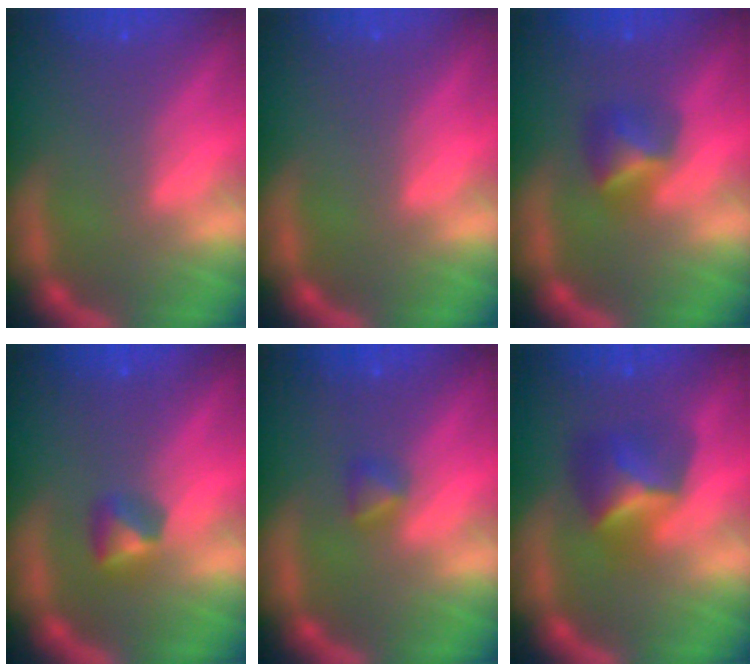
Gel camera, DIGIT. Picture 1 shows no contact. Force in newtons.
{"total": 0.0}
{"total": 2.9}
{"total": 1.9}
{"total": 1.4}
{"total": 4.4}